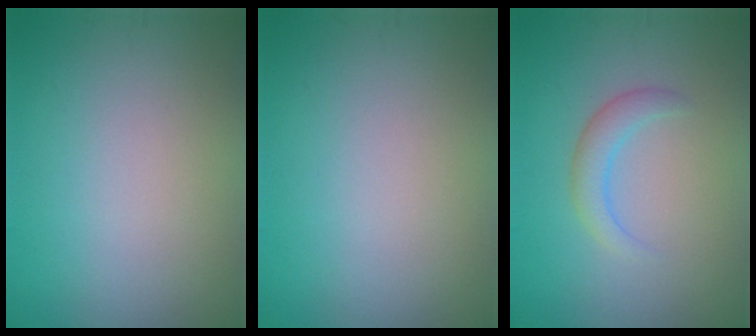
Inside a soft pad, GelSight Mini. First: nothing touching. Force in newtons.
{"total": 0.0}
{"total": 2.1, "press": 2.1, "slide": 0.2}